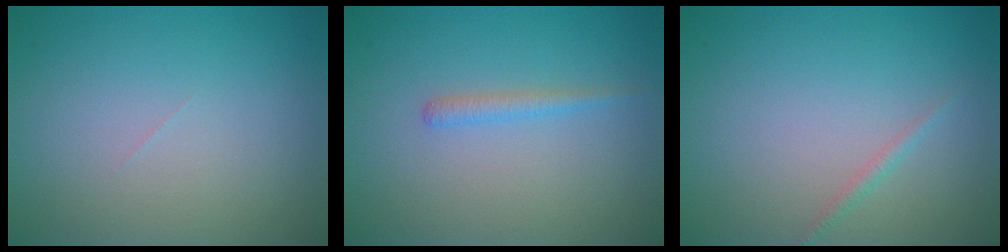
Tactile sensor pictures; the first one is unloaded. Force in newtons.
{"total": 1.1, "press": 1.1, "slide": 0.1}
{"total": 0.7, "press": 0.7, "slide": 0.1}